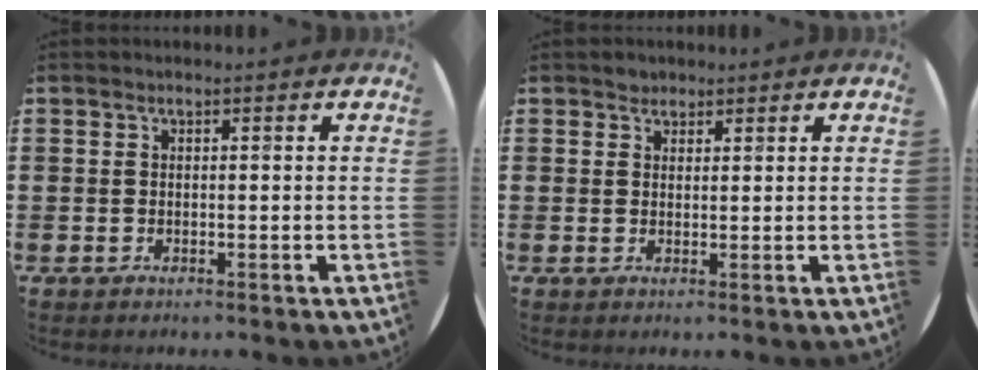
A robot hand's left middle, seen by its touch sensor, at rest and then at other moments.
{"total": 1.4, "force": [1.3, 0.6, -0.1], "torque": [0.008, -0.003, 0.024]}